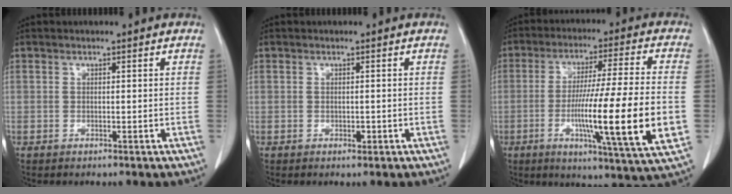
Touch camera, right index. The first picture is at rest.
{"total": 0.8, "force": [-0.2, 0.4, 0.6], "torque": [-0.011, -0.001, -0.002]}
{"total": 18.8, "force": [-3.9, -0.4, 18.4], "torque": [-0.286, -0.018, -0.065]}